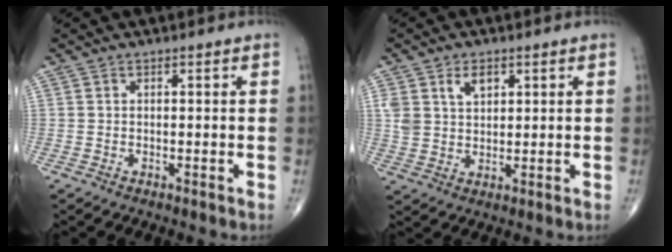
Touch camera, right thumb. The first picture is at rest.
{"total": 5.9, "force": [2.7, 3.8, 3.6], "torque": [-0.050, -0.010, 0.054]}